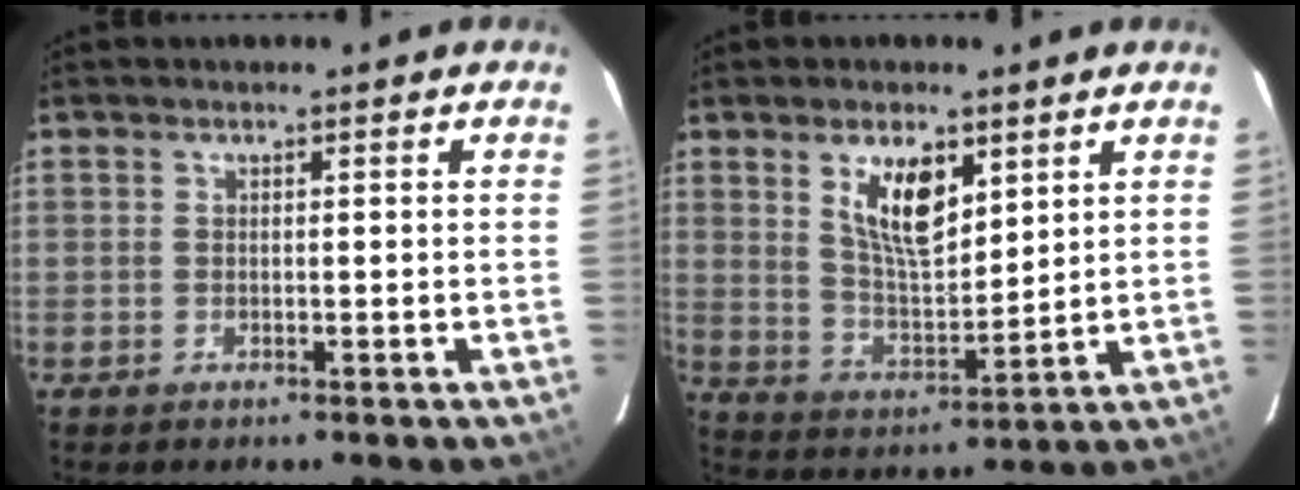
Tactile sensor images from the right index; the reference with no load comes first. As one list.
[{"total": 10.0, "force": [4.9, 4.2, 7.7], "torque": [-0.134, 0.001, 0.102]}]